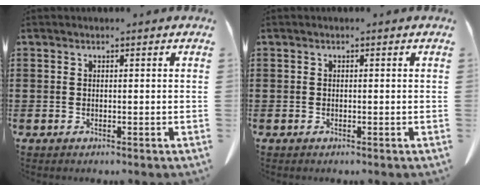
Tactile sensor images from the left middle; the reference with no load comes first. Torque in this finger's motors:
{"motor_torque": [0.00, 0.00, 0.00, 0.00]}